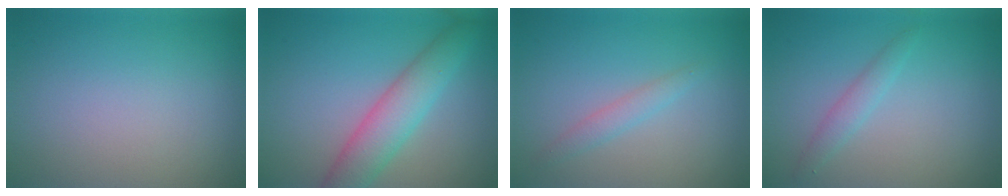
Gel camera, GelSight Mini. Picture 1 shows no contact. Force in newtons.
{"total": 5.0, "press": 5.0, "slide": 0.1}
{"total": 1.4, "press": 1.4, "slide": 0.1}
{"total": 1.6, "press": 1.6, "slide": 0.1}